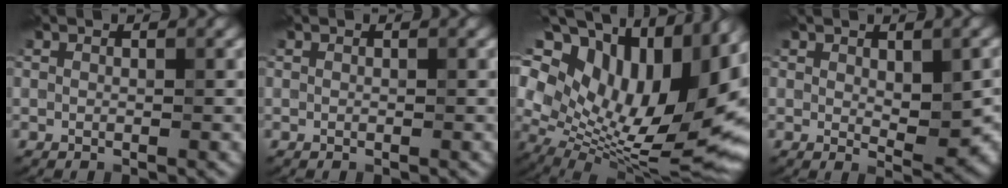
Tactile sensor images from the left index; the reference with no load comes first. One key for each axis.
{"total": 0.0}
{"total": 19.6, "fx": 7.6, "fy": 9.3, "fz": 15.5, "tx": -0.245, "ty": 0.038, "tz": 0.156}
{"total": 4.2, "fx": 0.1, "fy": 2.2, "fz": 3.6, "tx": -0.053, "ty": -0.007, "tz": 0.009}